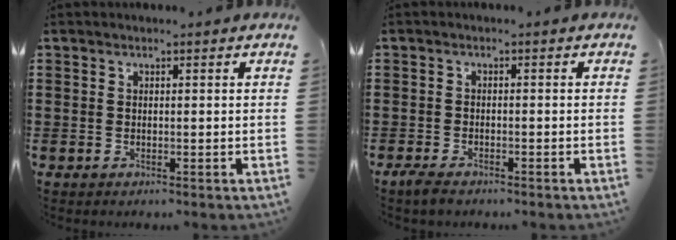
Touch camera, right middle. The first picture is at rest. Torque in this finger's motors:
{"motor_torque": [0.83, 0.85, 0.13, 0.09]}